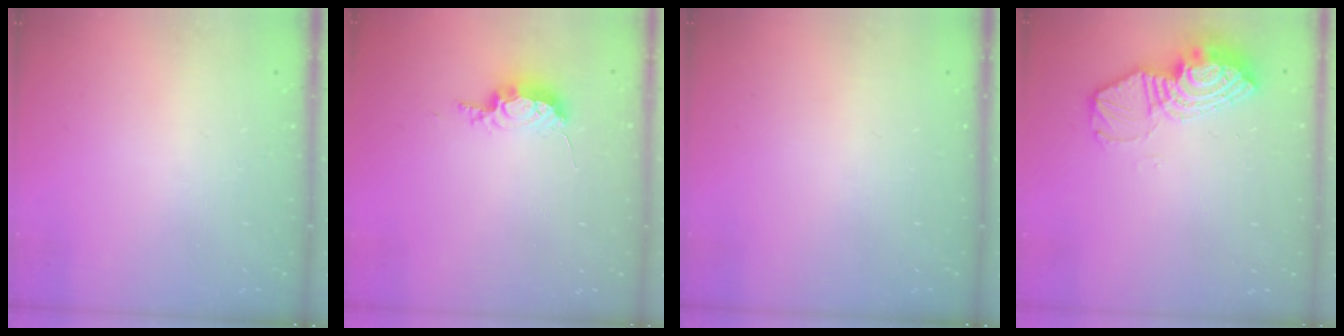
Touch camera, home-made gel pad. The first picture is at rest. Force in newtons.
{"total": 7.4, "press": 7.4, "slide": 0.5}
{"total": 0.0}
{"total": 12.3, "press": 12.3, "slide": 1.1}